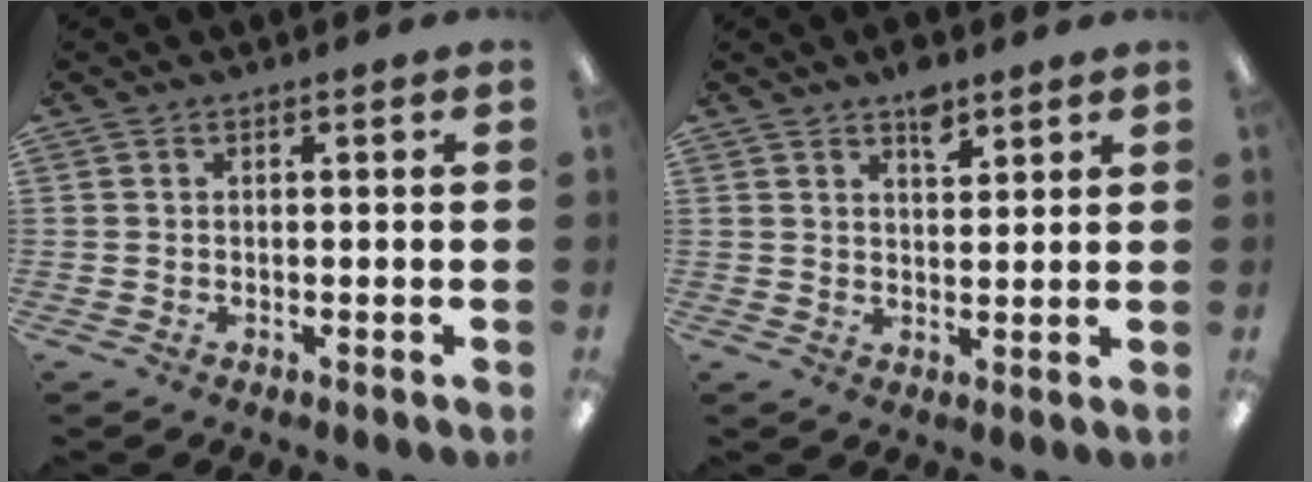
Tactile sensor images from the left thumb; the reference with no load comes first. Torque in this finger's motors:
{"motor_torque": [0.36, 0.15, 0.33, -0.28, 0.01]}